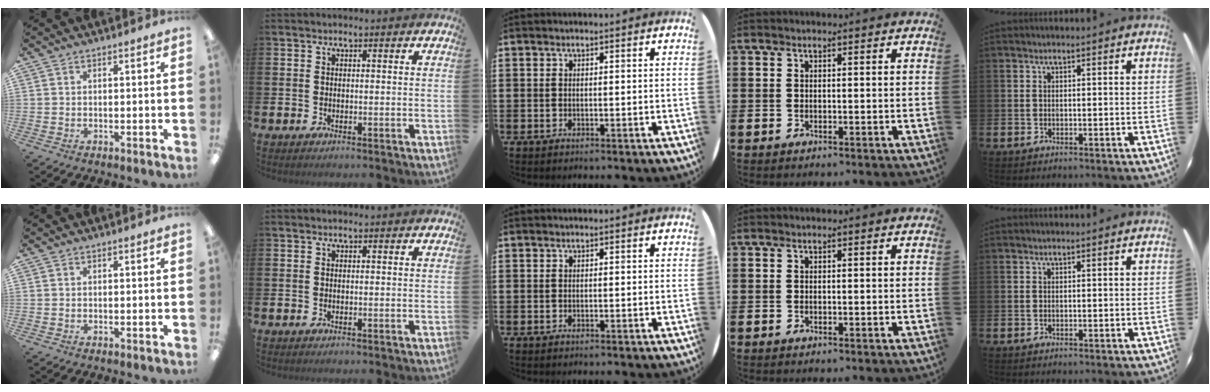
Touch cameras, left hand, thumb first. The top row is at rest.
{}